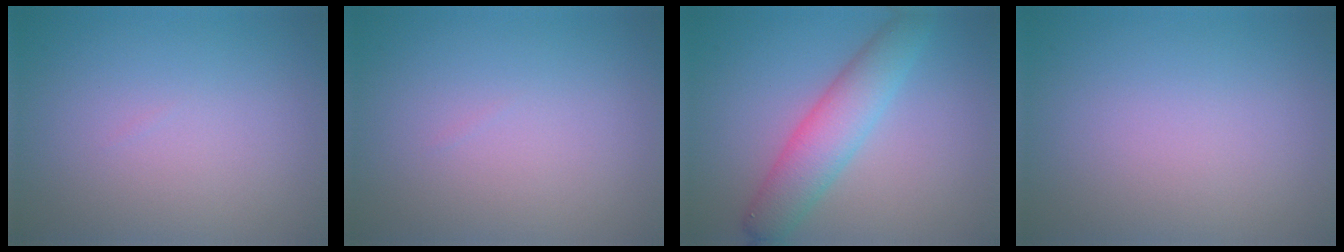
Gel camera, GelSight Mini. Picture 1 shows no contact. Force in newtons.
{"total": 0.0}
{"total": 4.8, "press": 4.8, "slide": 0.1}
{"total": 0.0}